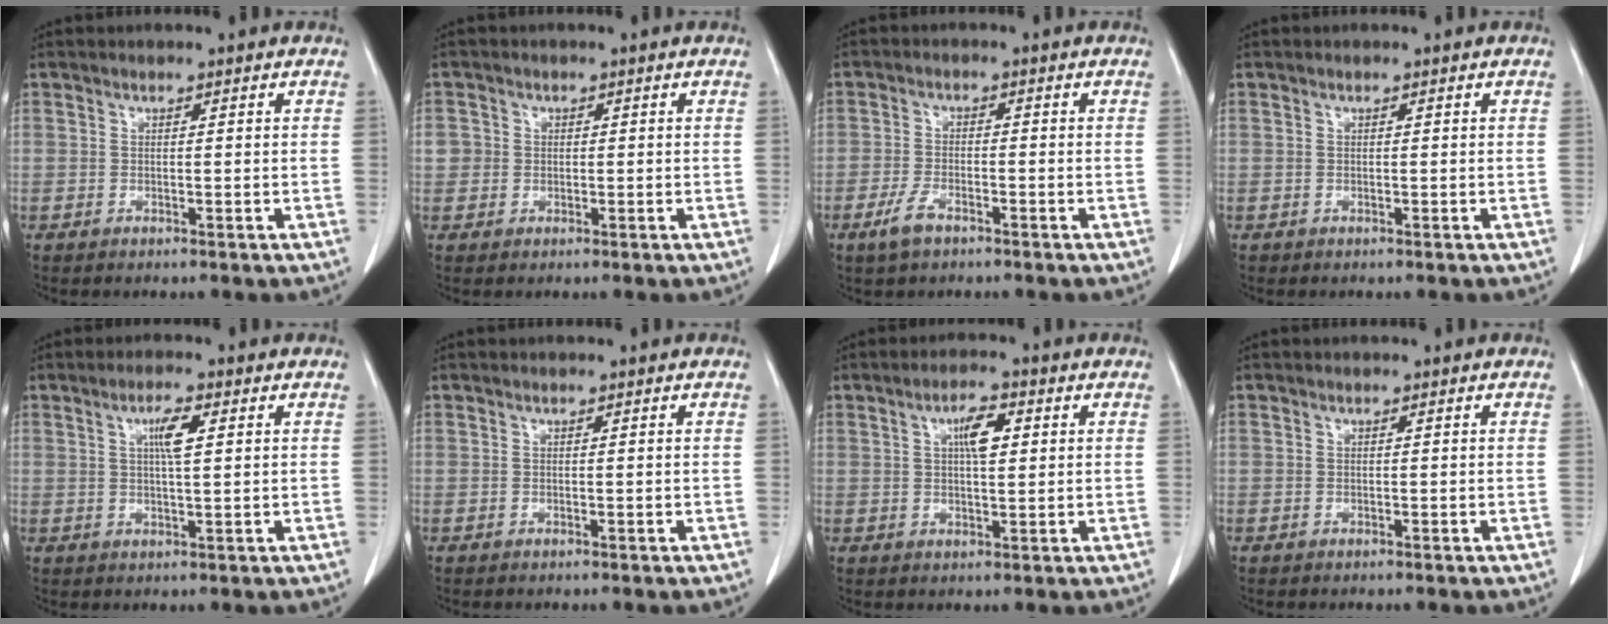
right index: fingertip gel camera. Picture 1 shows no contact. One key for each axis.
{"total": 2.5, "fx": 0.2, "fy": 2.5, "fz": 0.4, "tx": 0.007, "ty": 0.007, "tz": 0.003}
{"total": 3.8, "fx": -2.5, "fy": 1.3, "fz": 2.5, "tx": -0.058, "ty": -0.001, "tz": -0.047}
{"total": 0.0}
{"total": 4.0, "fx": 1.3, "fy": 0.5, "fz": 3.8, "tx": -0.068, "ty": -0.001, "tz": 0.022}
{"total": 0.0}
{"total": 4.7, "fx": 1.4, "fy": 1.4, "fz": 4.3, "tx": -0.075, "ty": 0.006, "tz": 0.023}
{"total": 0.0}